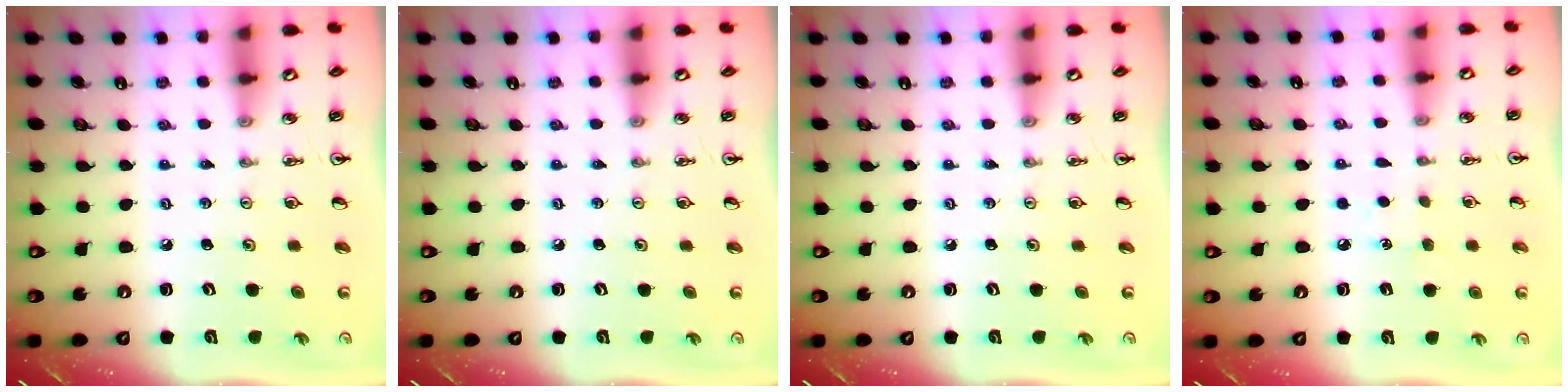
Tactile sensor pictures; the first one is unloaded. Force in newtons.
{"total": 0.0}
{"total": 0.0}
{"total": 4.5, "press": 4.5, "slide": 0.5}